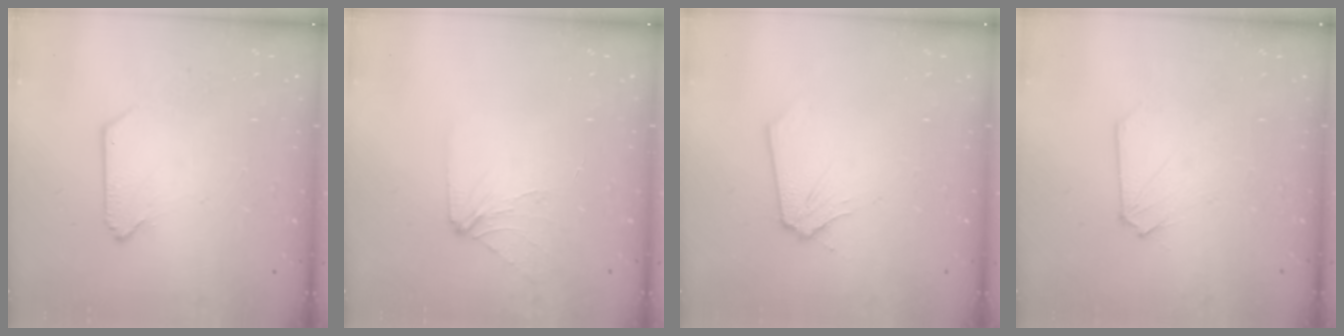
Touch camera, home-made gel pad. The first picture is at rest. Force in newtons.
{"total": 3.4, "press": 3.3, "slide": 0.6}
{"total": 0.0}
{"total": 0.0}